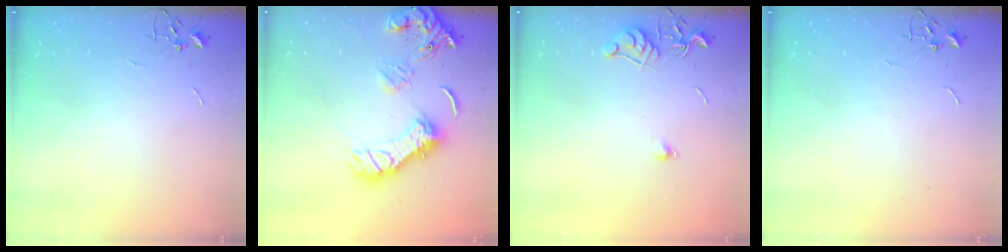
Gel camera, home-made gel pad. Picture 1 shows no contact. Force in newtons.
{"total": 16.6, "press": 16.5, "slide": 1.8}
{"total": 7.1, "press": 7.0, "slide": 0.6}
{"total": 0.0}